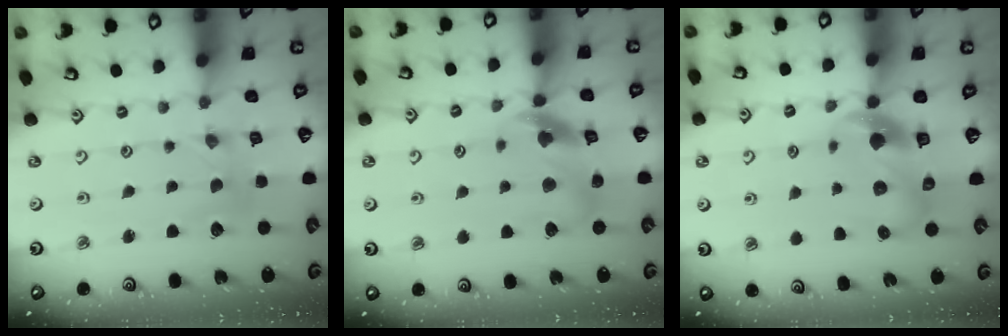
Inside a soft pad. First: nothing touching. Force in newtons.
{"total": 10.7, "press": 10.6, "slide": 1.5}
{"total": 8.8, "press": 8.7, "slide": 1.4}